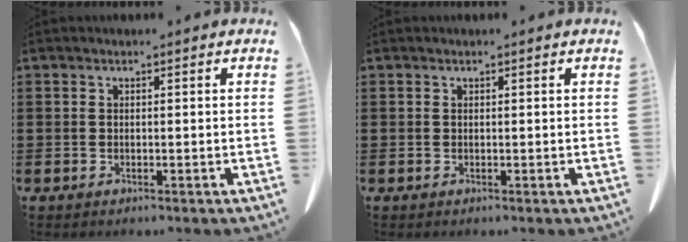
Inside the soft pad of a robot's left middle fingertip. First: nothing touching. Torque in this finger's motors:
{"motor_torque": [-0.59, 0.66, -0.12, -0.03]}